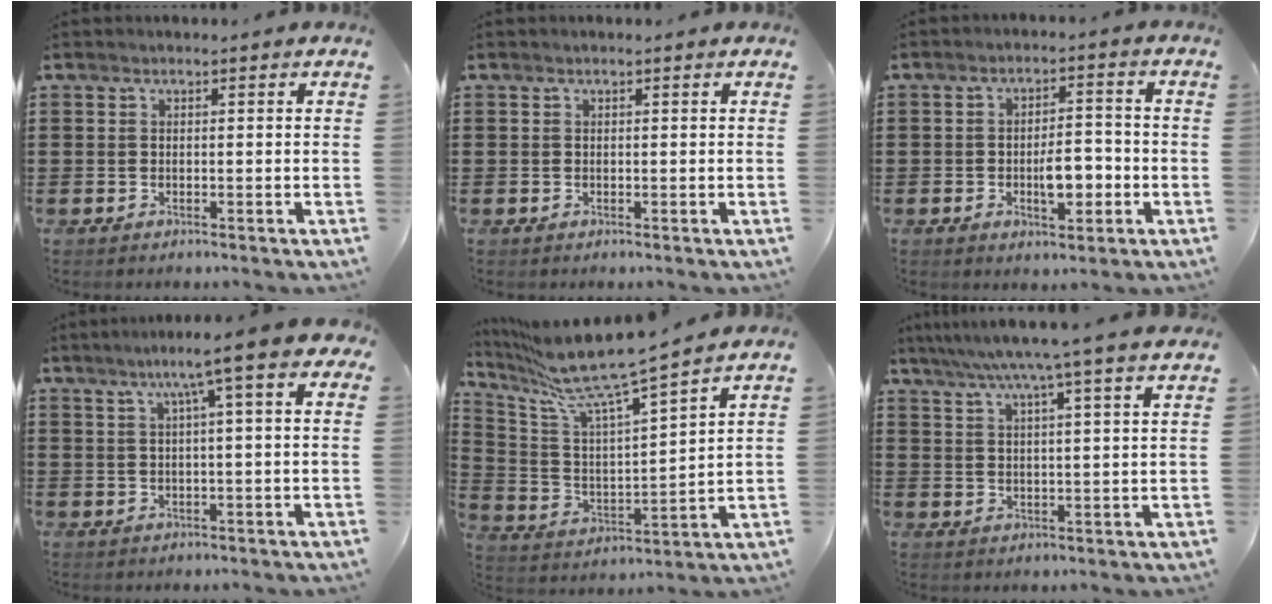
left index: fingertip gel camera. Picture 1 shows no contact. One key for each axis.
{"total": 0.0}
{"total": 5.5, "fx": -1.5, "fy": 2.4, "fz": 4.7, "tx": -0.073, "ty": 0.005, "tz": -0.029}
{"total": 6.7, "fx": 2.6, "fy": -0.4, "fz": 6.2, "tx": -0.124, "ty": -0.001, "tz": 0.037}
{"total": 10.6, "fx": 8.9, "fy": 0.2, "fz": 5.7, "tx": -0.150, "ty": -0.062, "tz": 0.148}
{"total": 6.6, "fx": 5.2, "fy": -1.2, "fz": 4.0, "tx": -0.093, "ty": -0.022, "tz": 0.085}